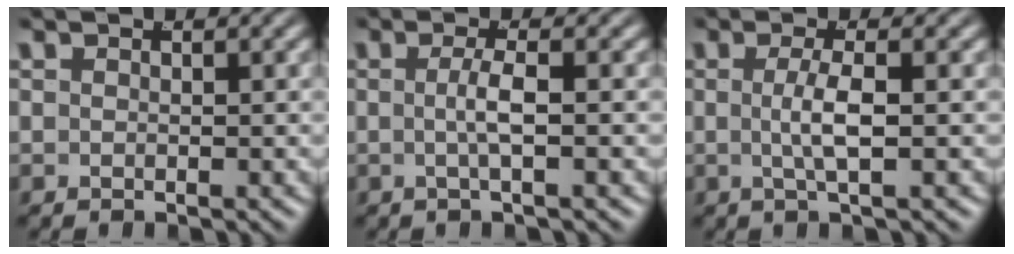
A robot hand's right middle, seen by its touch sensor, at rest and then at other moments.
{"total": 2.0, "force": [-0.5, -0.7, 1.8], "torque": [-0.038, -0.004, -0.005]}
{"total": 2.4, "force": [-0.2, -0.5, 2.4], "torque": [-0.045, -0.006, 0.000]}